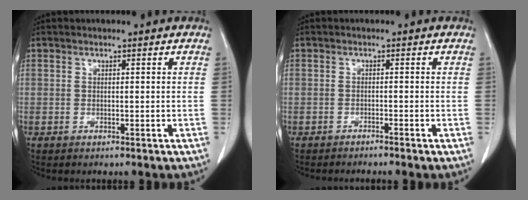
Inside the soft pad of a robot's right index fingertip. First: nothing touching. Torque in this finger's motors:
{"motor_torque": [0.22, -0.34, 0.17, 0.04]}